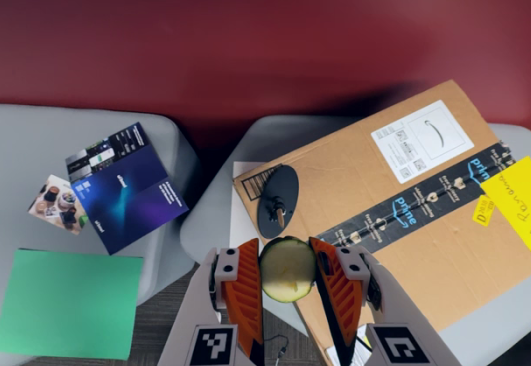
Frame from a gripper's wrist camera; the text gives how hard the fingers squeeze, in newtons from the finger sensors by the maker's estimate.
{"total": 11.8, "left": 12.0, "right": 11.7}